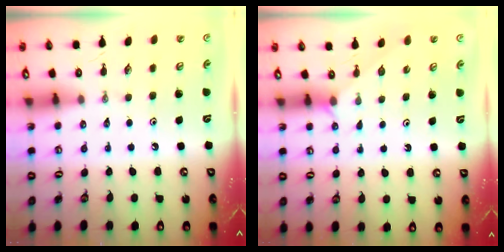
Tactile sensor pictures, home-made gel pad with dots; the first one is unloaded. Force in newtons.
{"total": 1.9, "press": 1.9, "slide": 0.3}